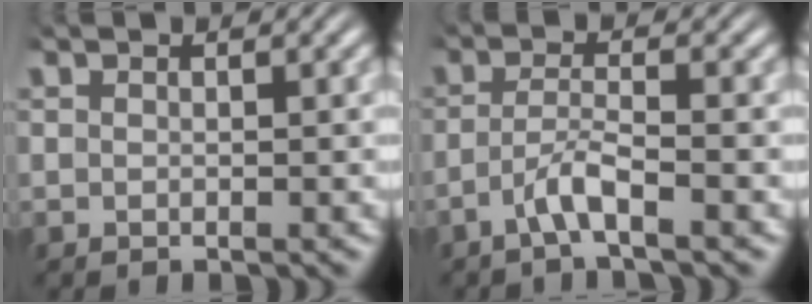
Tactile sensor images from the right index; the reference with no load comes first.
{"total": 2.8, "force": [-2.0, 0.1, 1.9], "torque": [-0.038, -0.007, -0.035]}